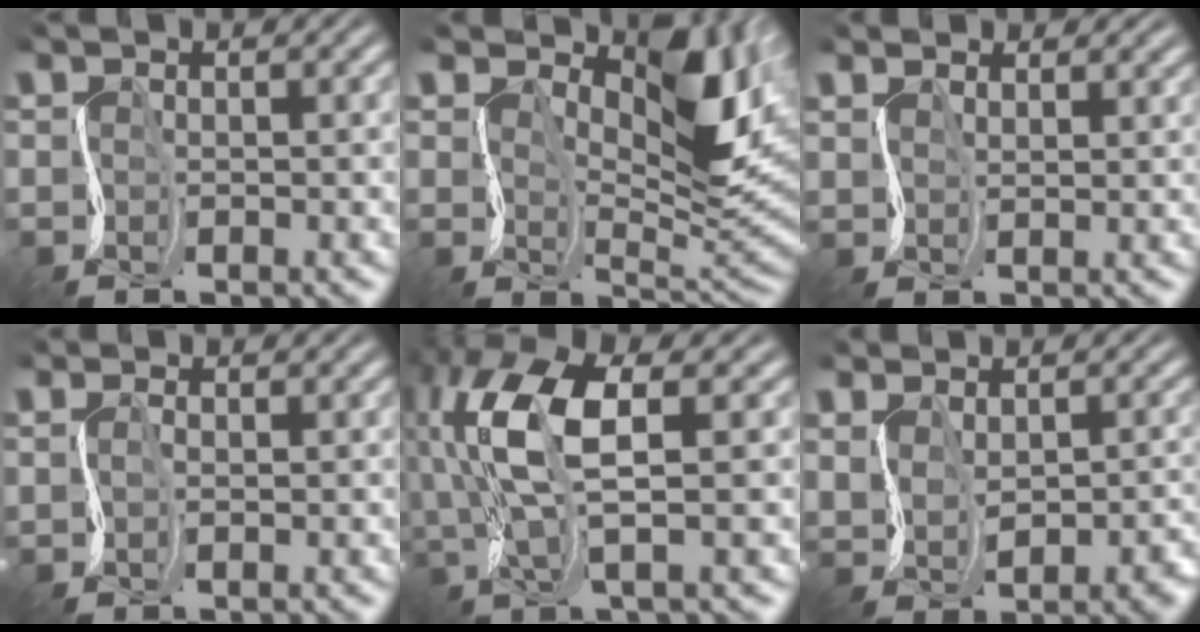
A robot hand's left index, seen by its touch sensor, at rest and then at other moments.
{"total": 8.9, "force": [4.1, 4.0, 6.9], "torque": [-0.104, -0.004, 0.070]}
{"total": 2.5, "force": [2.3, 0.9, 0.1], "torque": [-0.007, 0.003, 0.043]}
{"total": 1.0, "force": [0.7, 0.6, 0.4], "torque": [-0.012, 0.001, 0.019]}
{"total": 8.8, "force": [2.1, 3.0, 8.0], "torque": [-0.185, 0.013, 0.038]}
{"total": 4.2, "force": [0.2, 2.9, 3.1], "torque": [-0.051, -0.017, 0.023]}